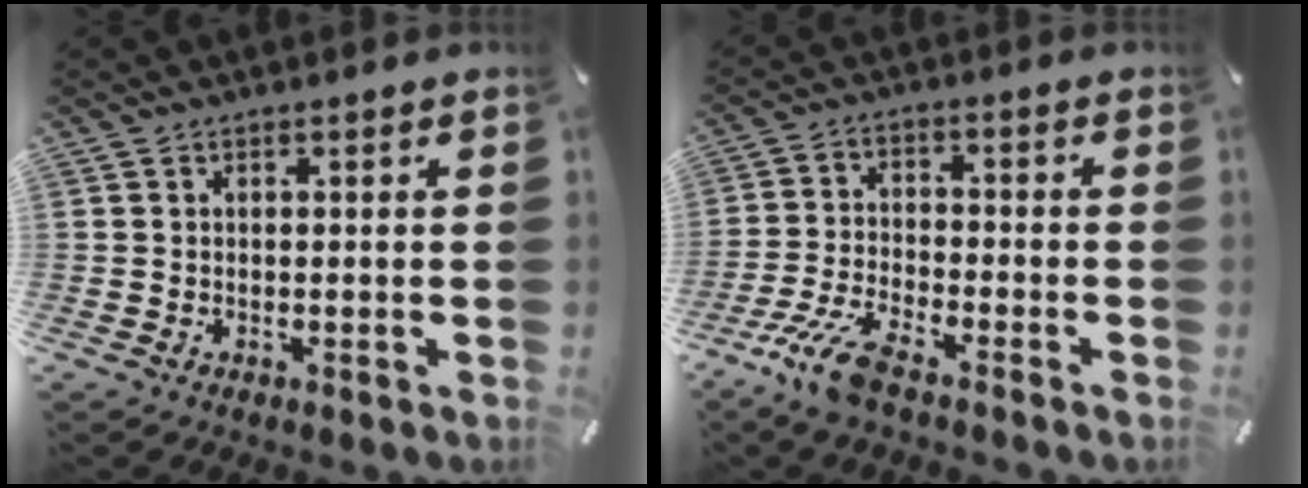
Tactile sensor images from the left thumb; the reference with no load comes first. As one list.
[{"total": 8.4, "force": [-6.1, 2.3, 5.3], "torque": [-0.123, 0.010, -0.117]}]